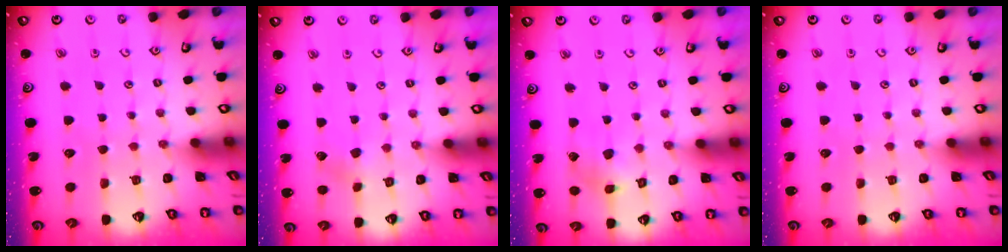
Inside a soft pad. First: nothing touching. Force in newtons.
{"total": 2.0, "press": 1.9, "slide": 0.3}
{"total": 5.0, "press": 4.9, "slide": 0.6}
{"total": 0.0}